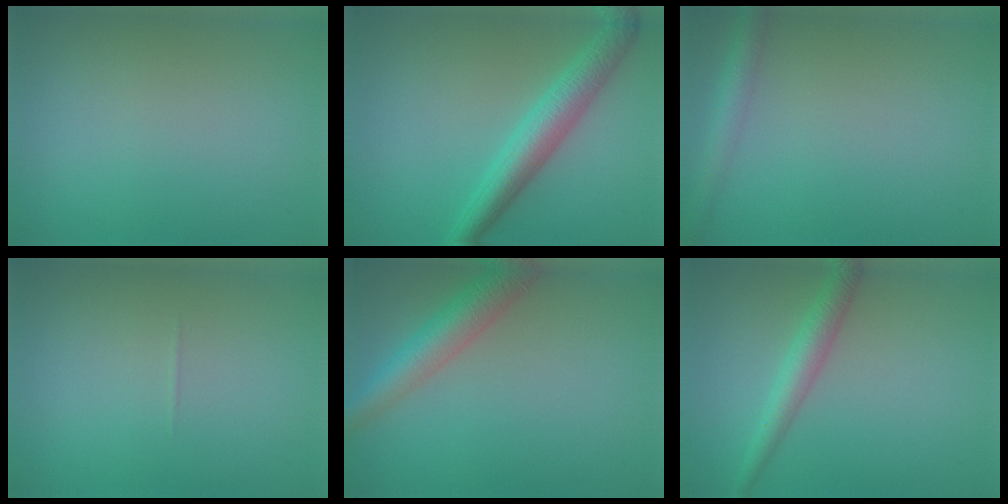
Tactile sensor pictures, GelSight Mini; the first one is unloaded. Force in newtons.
{"total": 4.5, "press": 4.5, "slide": 0.1}
{"total": 2.7, "press": 2.7, "slide": 0.2}
{"total": 0.0}
{"total": 4.7, "press": 4.6, "slide": 0.4}
{"total": 2.8, "press": 2.8, "slide": 0.0}